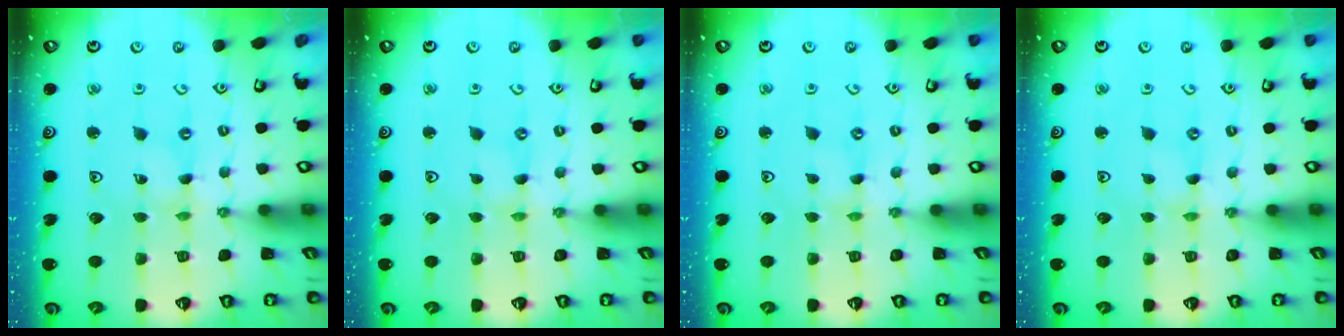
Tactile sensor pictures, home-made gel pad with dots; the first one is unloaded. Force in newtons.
{"total": 0.0}
{"total": 0.0}
{"total": 0.0}